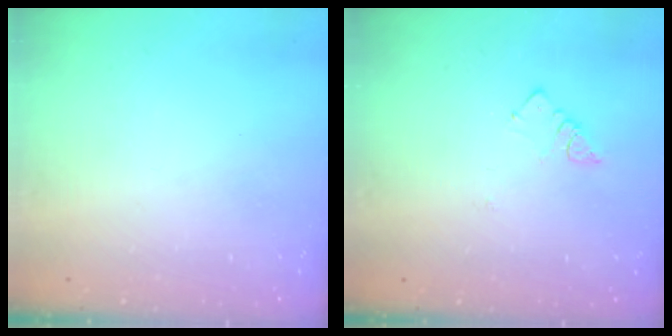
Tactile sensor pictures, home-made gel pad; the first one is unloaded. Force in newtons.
{"total": 3.2, "press": 3.2, "slide": 0.3}